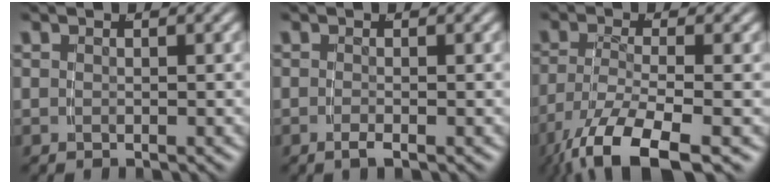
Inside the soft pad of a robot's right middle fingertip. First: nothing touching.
{"total": 1.1, "force": [-0.9, -0.2, 0.6], "torque": [-0.016, -0.003, -0.015]}
{"total": 8.4, "force": [-4.8, 3.1, 6.1], "torque": [-0.128, -0.050, -0.048]}